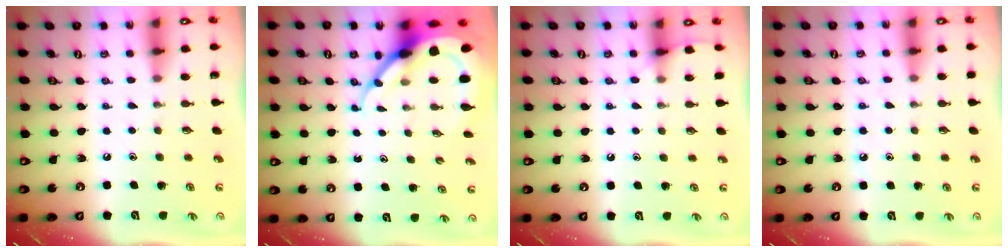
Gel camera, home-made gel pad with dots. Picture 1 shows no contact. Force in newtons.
{"total": 8.9, "press": 8.8, "slide": 1.2}
{"total": 5.6, "press": 5.5, "slide": 0.6}
{"total": 5.9, "press": 5.9, "slide": 0.7}